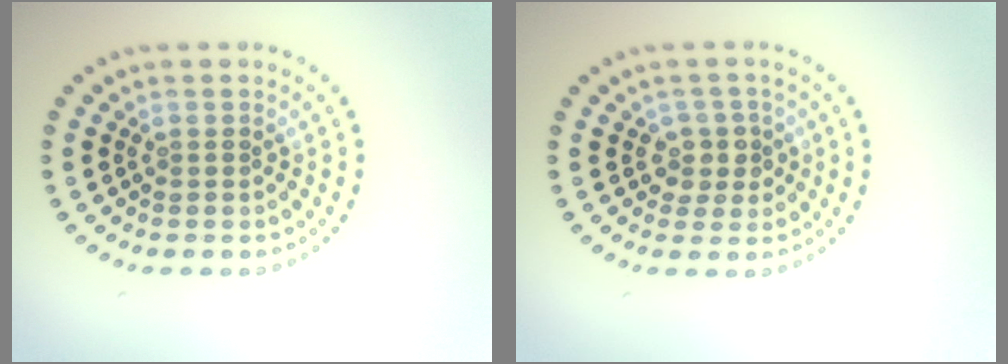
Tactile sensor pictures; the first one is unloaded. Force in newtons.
{"total": 1.8, "press": 1.7, "slide": 0.6}